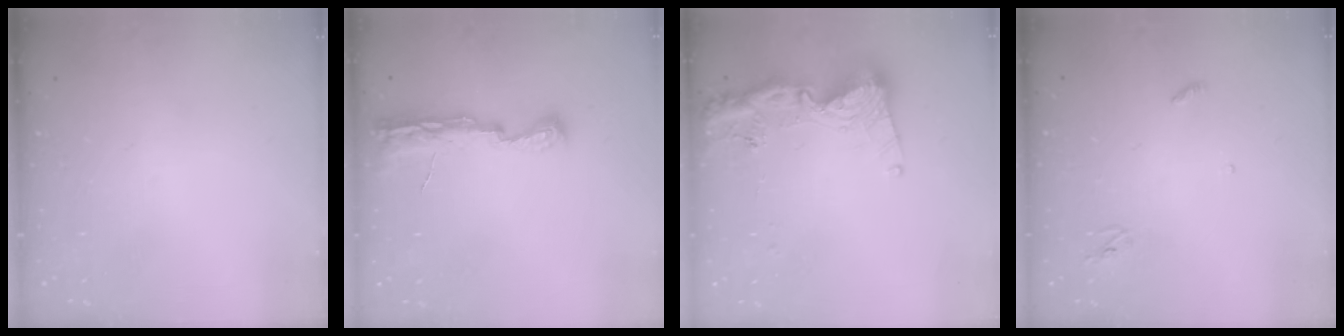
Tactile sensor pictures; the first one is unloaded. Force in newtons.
{"total": 8.5, "press": 8.5, "slide": 1.2}
{"total": 14.4, "press": 14.3, "slide": 1.9}
{"total": 3.0, "press": 2.9, "slide": 0.2}